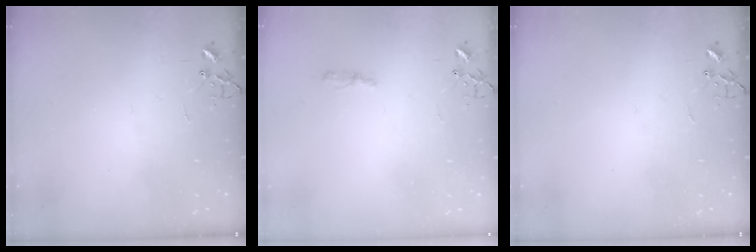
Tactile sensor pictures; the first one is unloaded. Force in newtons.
{"total": 4.2, "press": 4.1, "slide": 0.5}
{"total": 0.0}